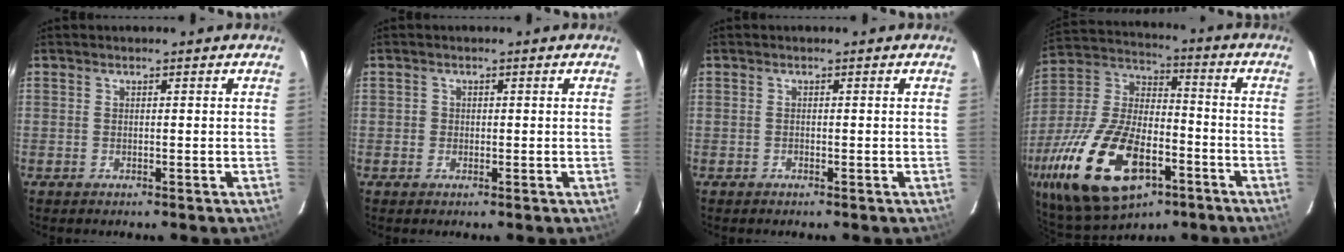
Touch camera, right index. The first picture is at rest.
{"total": 1.3, "force": [-0.2, 1.3, 0.1], "torque": [0.000, 0.001, -0.003]}
{"total": 0.0}
{"total": 25.8, "force": [-12.0, 12.9, 18.9], "torque": [-0.401, -0.025, -0.197]}